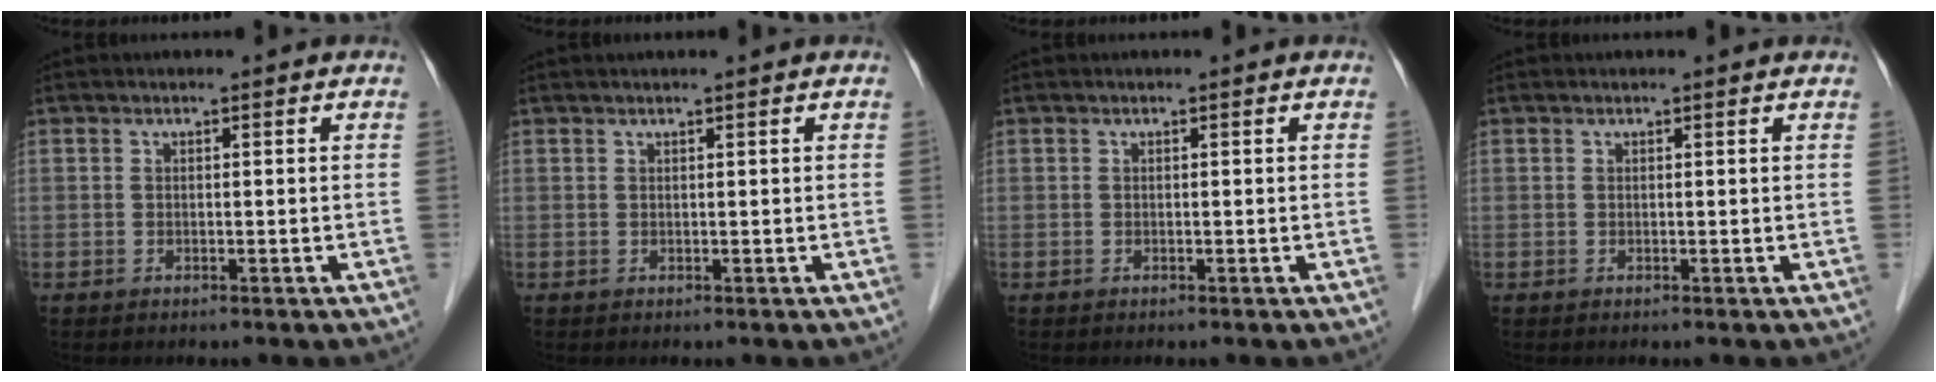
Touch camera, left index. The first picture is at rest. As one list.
[{"total": 1.3, "force": [1.0, -0.3, 0.8], "torque": [-0.020, 0.014, 0.023]}, {"total": 0.0}, {"total": 0.8, "force": [0.6, 0.0, 0.4], "torque": [-0.014, 0.015, 0.014]}]